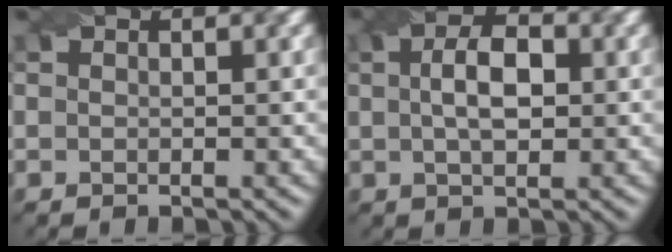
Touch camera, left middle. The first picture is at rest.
{"total": 3.2, "force": [-0.2, 1.8, 2.7], "torque": [-0.043, 0.007, 0.009]}